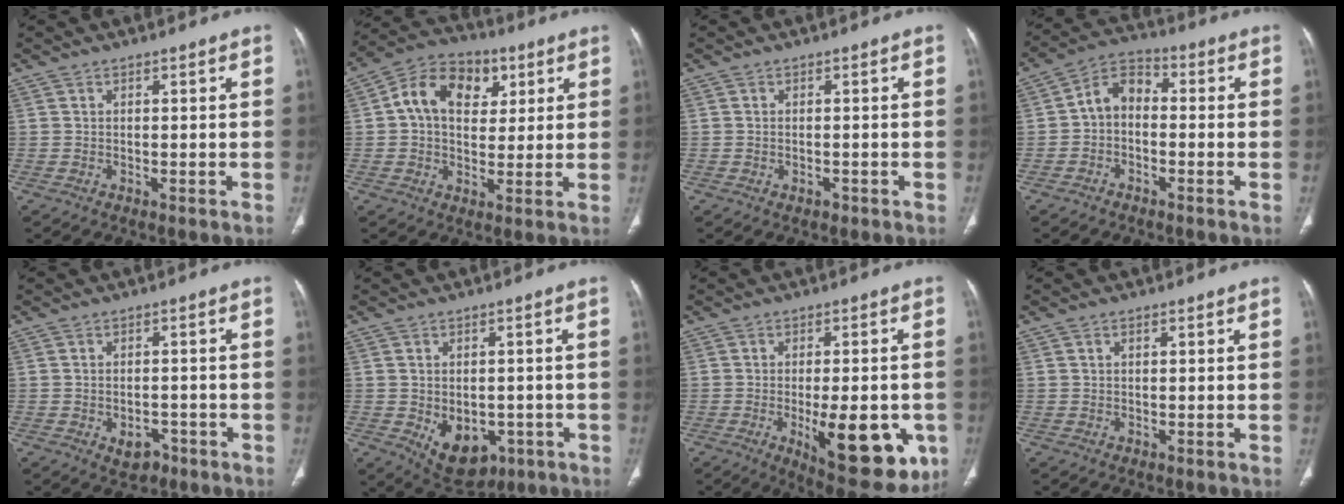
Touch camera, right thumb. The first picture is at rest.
{"total": 13.5, "force": [4.0, 9.6, 8.6], "torque": [-0.110, 0.008, 0.057]}
{"total": 1.1, "force": [-0.5, 0.7, 0.6], "torque": [-0.011, 0.006, -0.004]}
{"total": 6.7, "force": [-0.8, 4.8, 4.6], "torque": [-0.062, 0.028, -0.034]}
{"total": 4.1, "force": [-2.0, 2.8, 2.2], "torque": [-0.020, 0.014, -0.021]}
{"total": 10.1, "force": [-3.3, 7.0, 6.5], "torque": [-0.073, 0.005, -0.028]}
{"total": 18.2, "force": [-5.3, 7.4, 15.8], "torque": [-0.163, -0.006, -0.051]}
{"total": 0.7, "force": [0.3, 0.4, 0.5], "torque": [-0.006, 0.002, 0.004]}